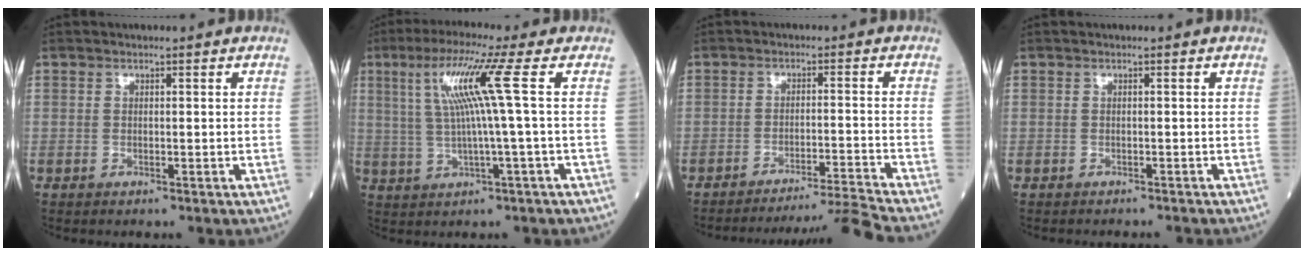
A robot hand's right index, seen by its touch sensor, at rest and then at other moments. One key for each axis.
{"total": 8.7, "fx": 2.2, "fy": -1.9, "fz": 8.3, "tx": -0.155, "ty": 0.017, "tz": 0.047}
{"total": 9.8, "fx": -8.6, "fy": -4.7, "fz": 0.5, "tx": -0.002, "ty": -0.008, "tz": -0.132}
{"total": 3.1, "fx": -2.8, "fy": 1.1, "fz": 0.5, "tx": -0.003, "ty": -0.002, "tz": -0.037}